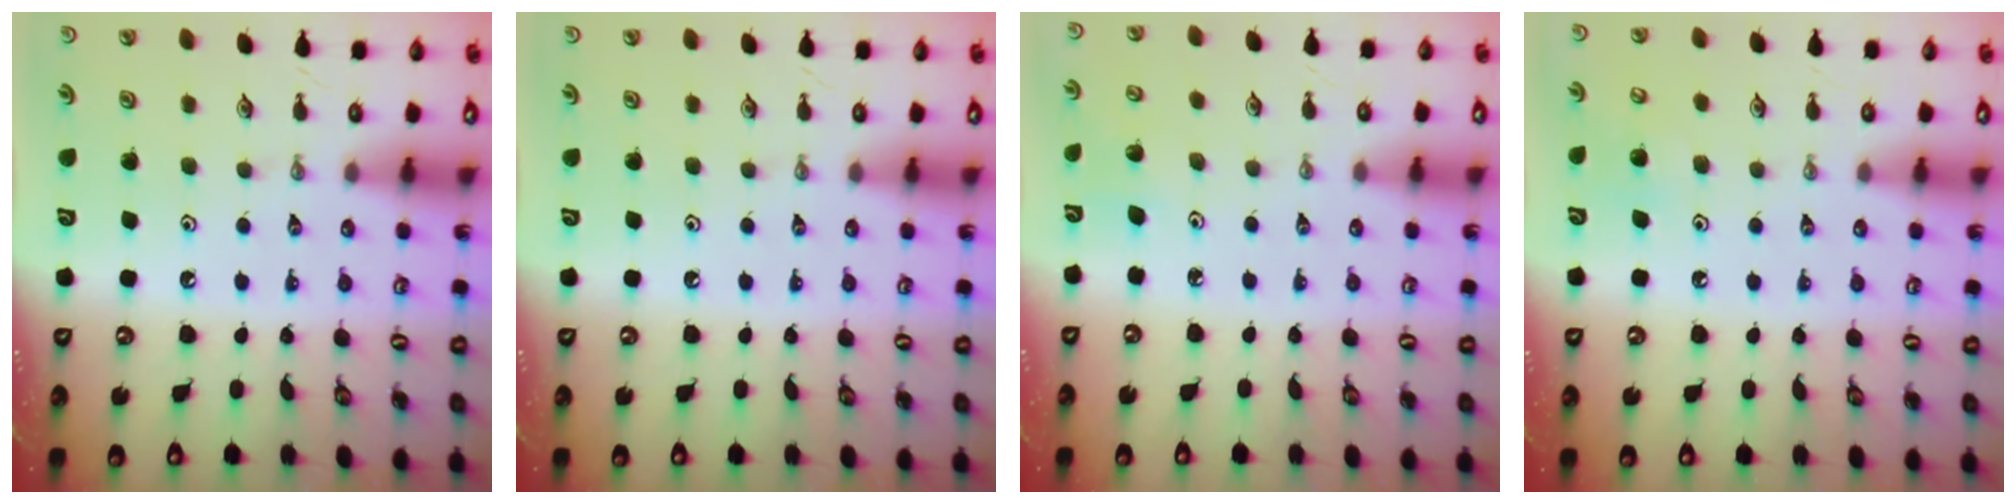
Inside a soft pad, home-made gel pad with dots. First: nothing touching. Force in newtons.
{"total": 0.0}
{"total": 4.3, "press": 4.1, "slide": 1.0}
{"total": 6.2, "press": 6.2, "slide": 0.8}